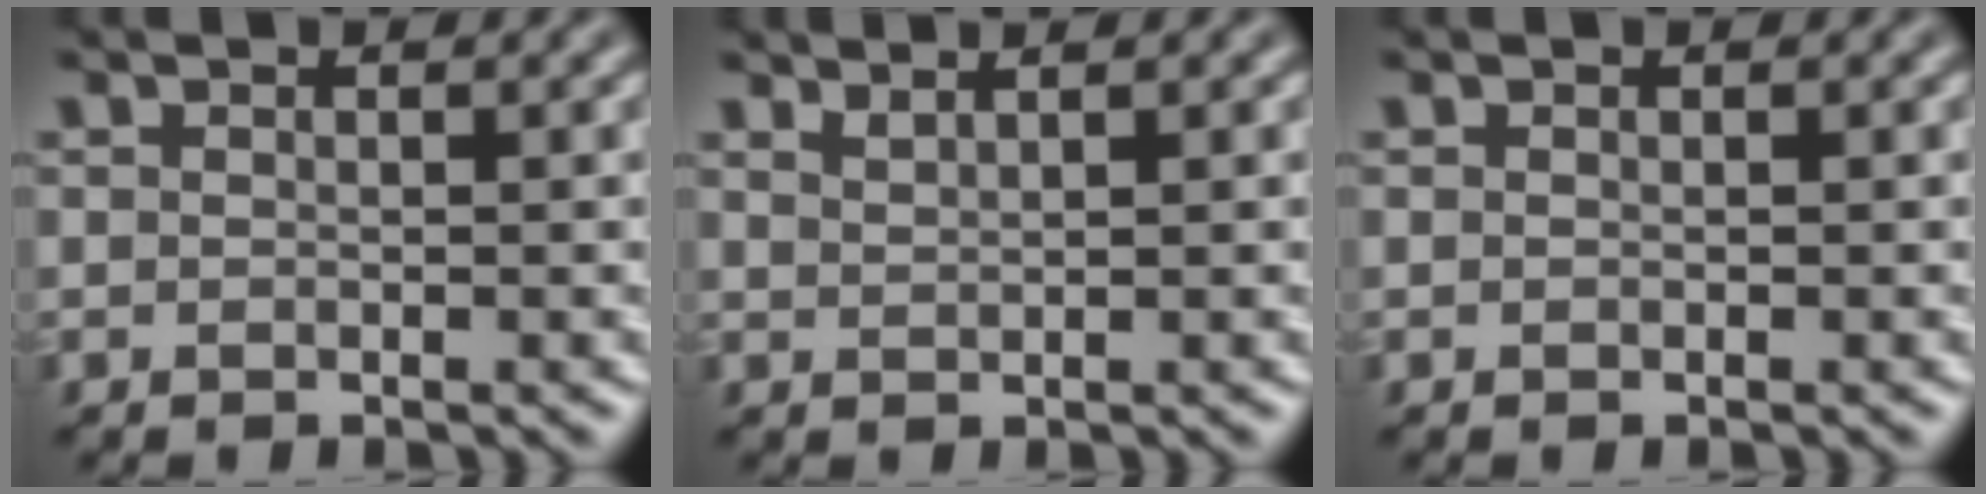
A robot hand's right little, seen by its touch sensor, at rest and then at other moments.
{"total": 1.8, "force": [1.4, -1.0, -0.6], "torque": [0.002, 0.003, 0.026]}
{"total": 0.0}